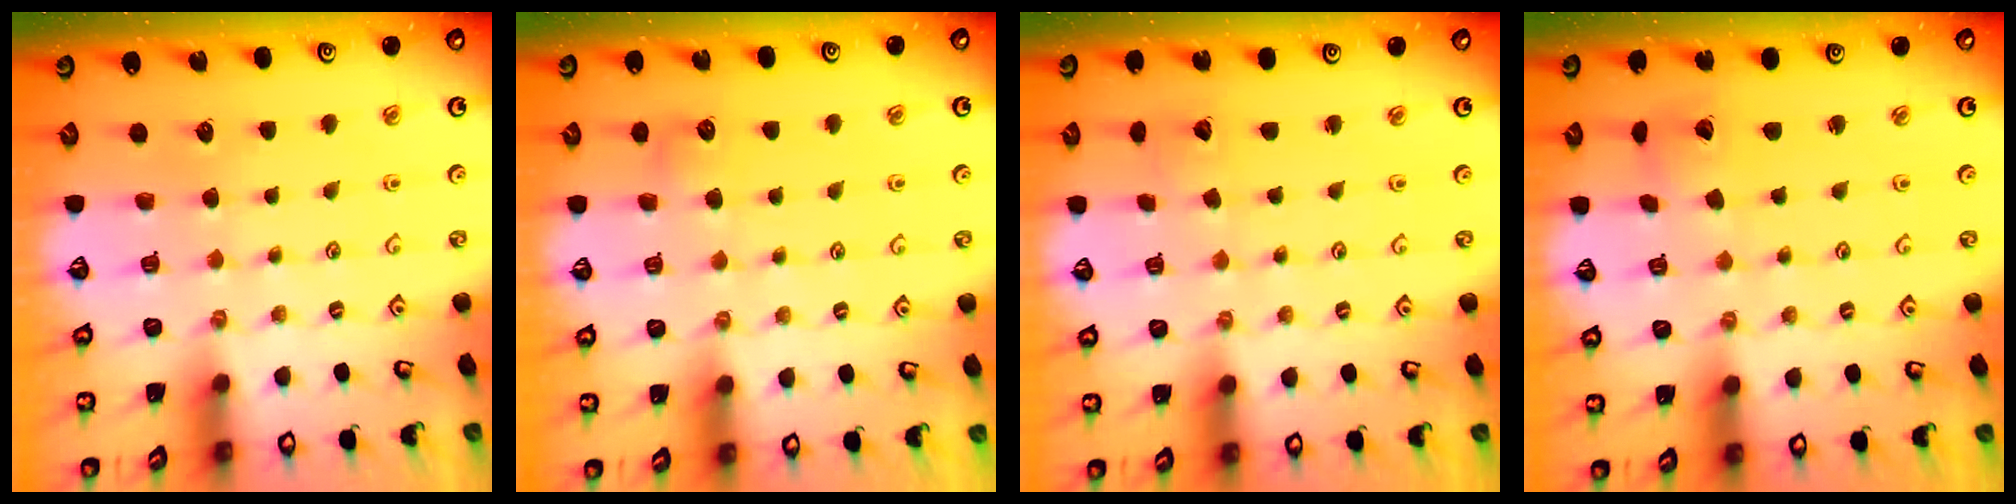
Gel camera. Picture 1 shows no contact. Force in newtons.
{"total": 5.3, "press": 5.3, "slide": 0.6}
{"total": 2.7, "press": 2.7, "slide": 0.3}
{"total": 3.0, "press": 3.0, "slide": 0.4}